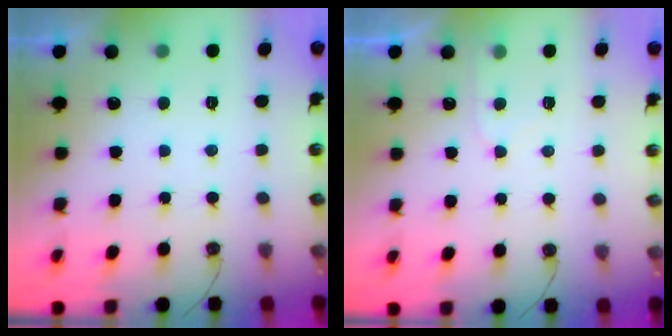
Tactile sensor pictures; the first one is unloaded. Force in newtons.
{"total": 4.7, "press": 4.6, "slide": 0.5}